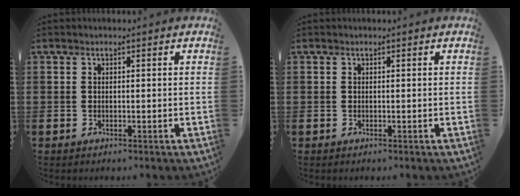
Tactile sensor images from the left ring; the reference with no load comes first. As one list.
[{"total": 0.0}]